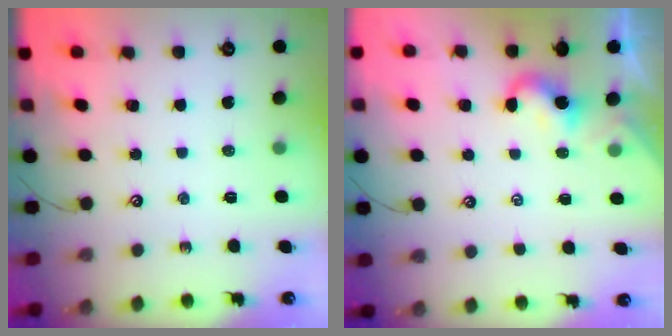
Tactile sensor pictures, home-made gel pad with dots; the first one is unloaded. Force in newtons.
{"total": 1.2, "press": 1.2, "slide": 0.2}